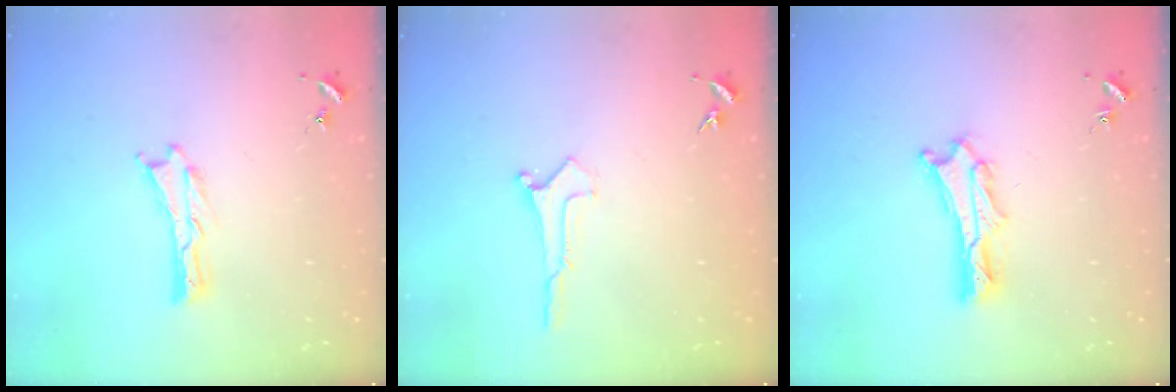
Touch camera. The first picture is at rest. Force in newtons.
{"total": 0.0}
{"total": 2.7, "press": 2.7, "slide": 0.4}